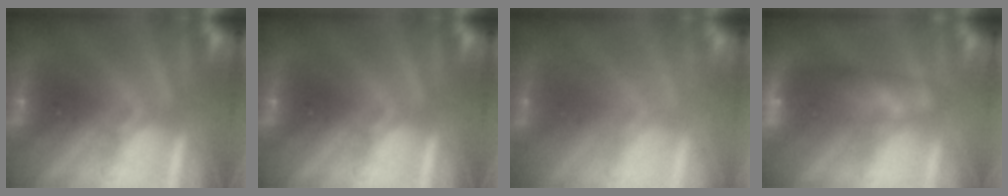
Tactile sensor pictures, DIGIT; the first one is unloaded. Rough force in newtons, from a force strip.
{"total": 0.0}
{"total": 1.8}
{"total": 8.1}